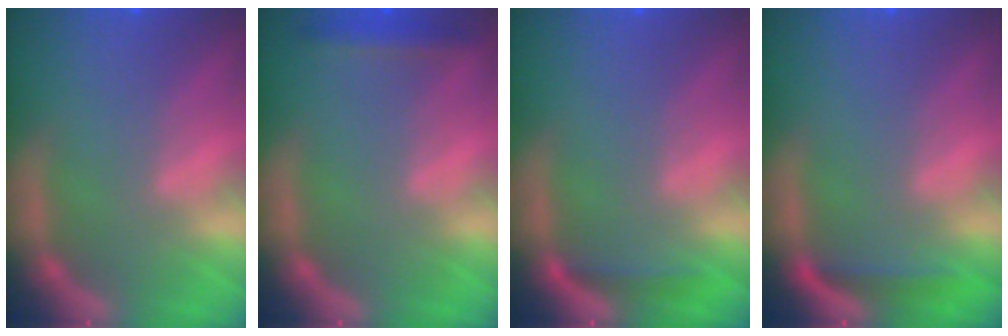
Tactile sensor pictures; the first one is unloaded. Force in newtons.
{"total": 1.9}
{"total": 1.4}
{"total": 1.9}